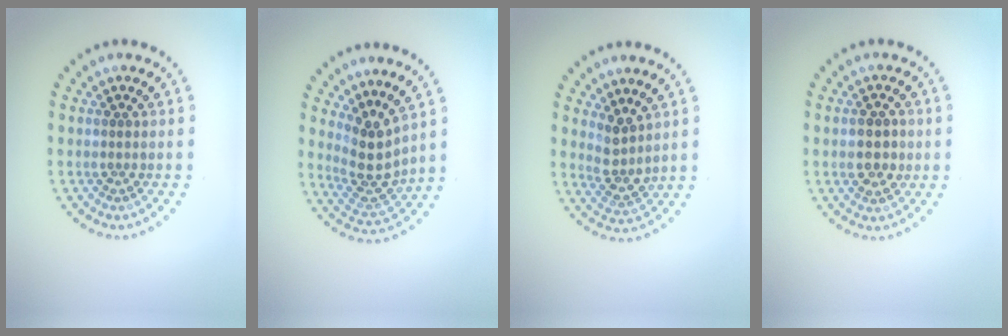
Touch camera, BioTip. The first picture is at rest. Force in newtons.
{"total": 3.4, "press": 2.8, "slide": 2.0}
{"total": 2.6, "press": 2.0, "slide": 1.6}
{"total": 2.8, "press": 2.8, "slide": 0.2}